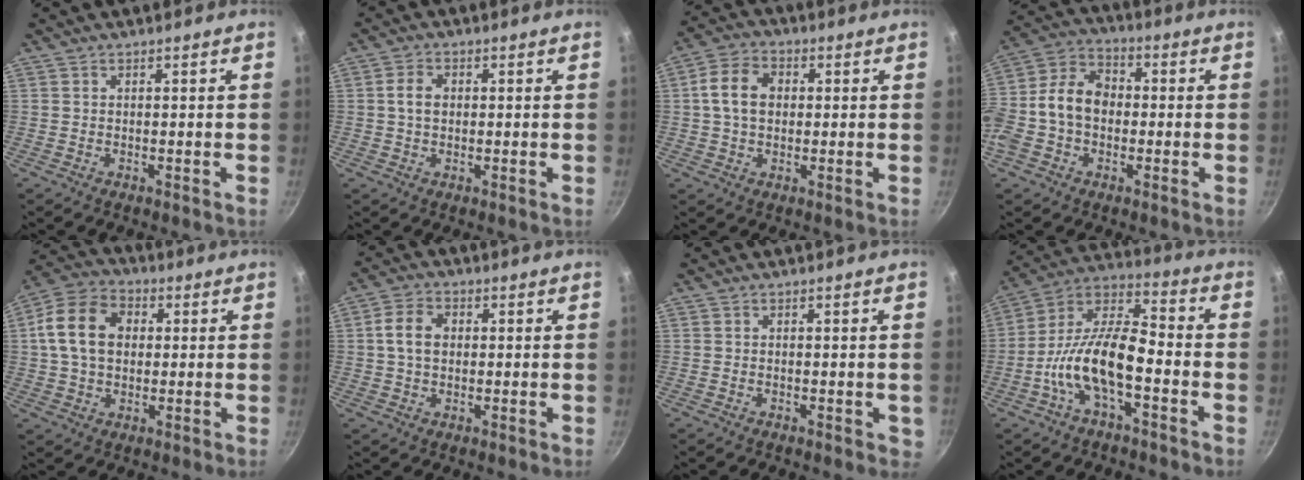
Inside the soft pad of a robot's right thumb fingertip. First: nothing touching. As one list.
[{"total": 3.5, "force": [0.3, 2.5, 2.4], "torque": [-0.039, 0.007, 0.003]}, {"total": 8.3, "force": [1.0, 6.1, 5.5], "torque": [-0.090, 0.016, 0.009]}, {"total": 14.0, "force": [-1.4, 10.2, 9.4], "torque": [-0.156, 0.044, -0.045]}, {"total": 12.9, "force": [1.9, 9.5, 8.5], "torque": [-0.135, 0.018, 0.020]}, {"total": 6.0, "force": [0.6, 4.4, 4.1], "torque": [-0.066, 0.013, 0.005]}, {"total": 1.8, "force": [-0.8, 0.9, 1.3], "torque": [-0.006, 0.009, -0.006]}, {"total": 15.1, "force": [-4.9, 6.4, 12.8], "torque": [-0.229, 0.046, -0.109]}]